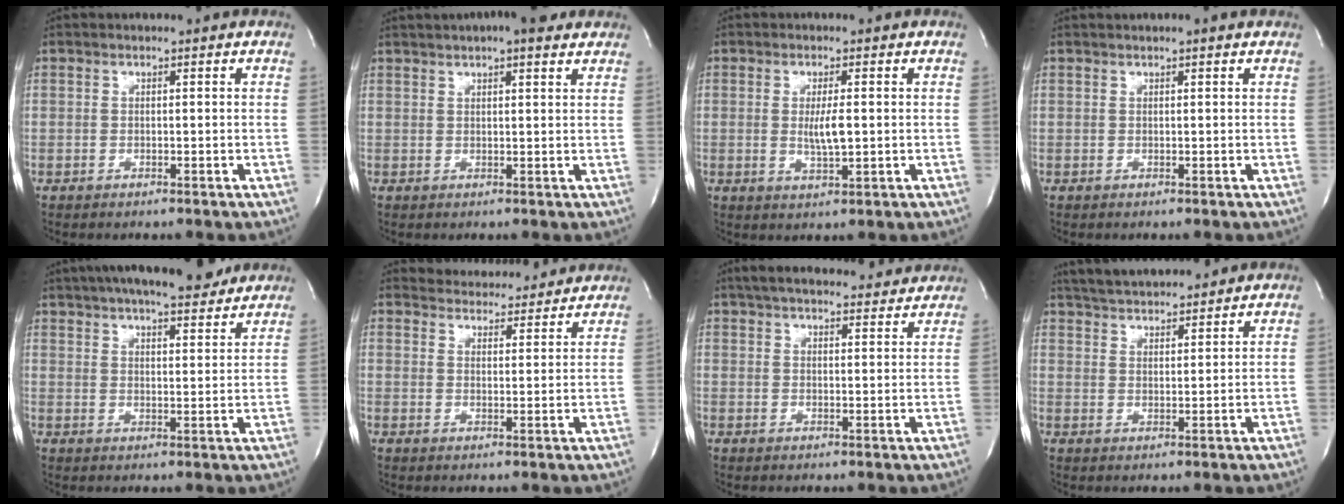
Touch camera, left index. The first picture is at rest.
{"total": 8.5, "force": [6.5, 1.6, 5.2], "torque": [-0.077, 0.028, 0.090]}
{"total": 3.7, "force": [0.0, 0.6, 3.6], "torque": [-0.067, -0.006, 0.003]}
{"total": 1.7, "force": [1.3, -0.1, 1.0], "torque": [-0.013, 0.018, 0.021]}
{"total": 16.9, "force": [14.3, 3.1, 8.4], "torque": [-0.143, 0.025, 0.203]}
{"total": 8.8, "force": [8.5, 1.9, 0.9], "torque": [-0.008, 0.005, 0.106]}
{"total": 16.1, "force": [14.6, 3.1, 6.1], "torque": [-0.087, 0.029, 0.196]}
{"total": 10.8, "force": [10.1, 1.7, 3.5], "torque": [-0.062, 0.020, 0.159]}